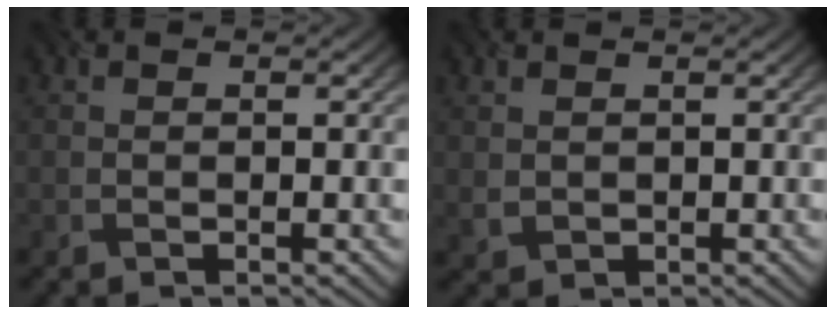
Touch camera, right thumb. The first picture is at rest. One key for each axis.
{"total": 1.1, "fx": 0.9, "fy": 0.6, "fz": 0.0, "tx": -0.010, "ty": -0.006, "tz": 0.020}